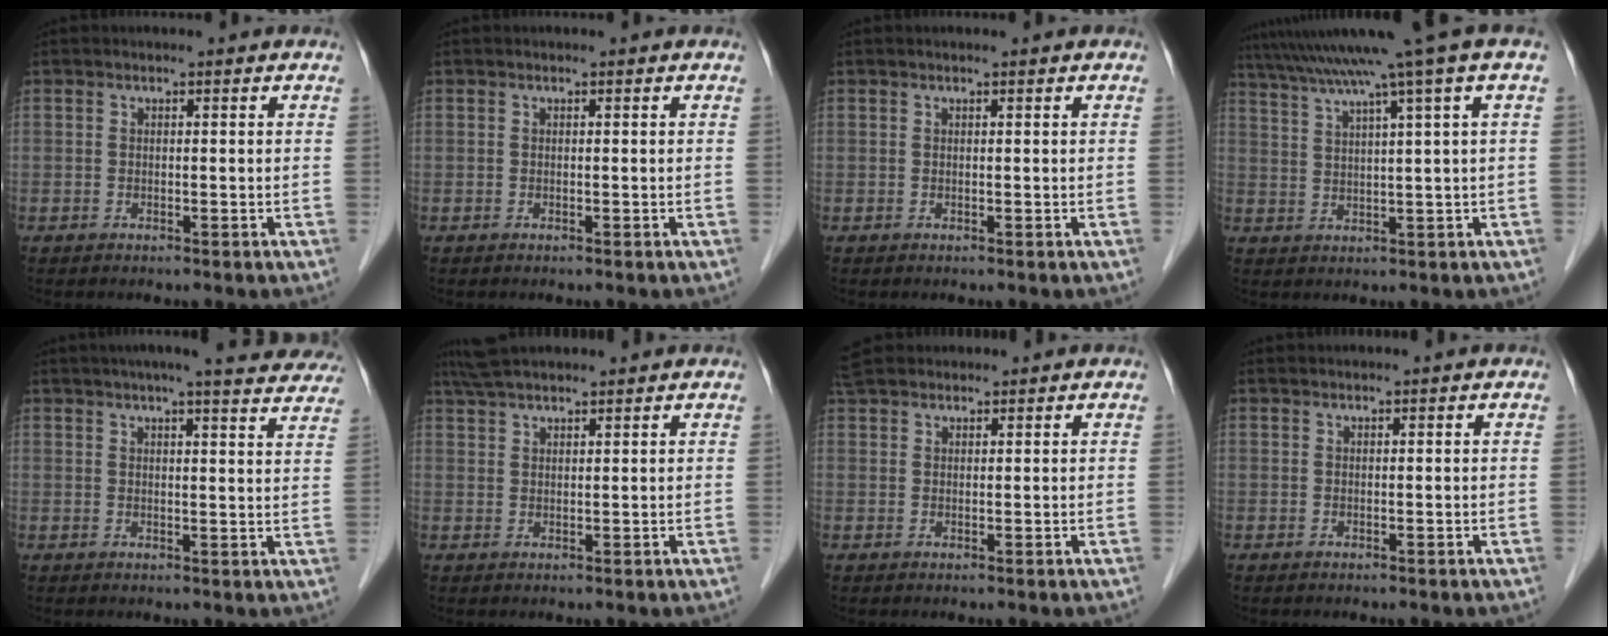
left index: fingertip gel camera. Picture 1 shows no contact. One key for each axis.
{"total": 0.0}
{"total": 0.5, "fx": 0.4, "fy": 0.0, "fz": 0.4, "tx": -0.004, "ty": 0.002, "tz": 0.004}
{"total": 13.2, "fx": 9.7, "fy": -2.5, "fz": 8.6, "tx": -0.145, "ty": 0.011, "tz": 0.141}
{"total": 20.3, "fx": 18.1, "fy": 1.8, "fz": 9.0, "tx": -0.121, "ty": -0.010, "tz": 0.207}
{"total": 6.7, "fx": 6.0, "fy": 1.2, "fz": 2.7, "tx": -0.048, "ty": 0.043, "tz": 0.111}
{"total": 5.5, "fx": 4.8, "fy": 2.1, "fz": 1.5, "tx": -0.025, "ty": 0.037, "tz": 0.088}
{"total": 1.9, "fx": 1.9, "fy": -0.1, "fz": 0.4, "tx": -0.005, "ty": 0.025, "tz": 0.030}